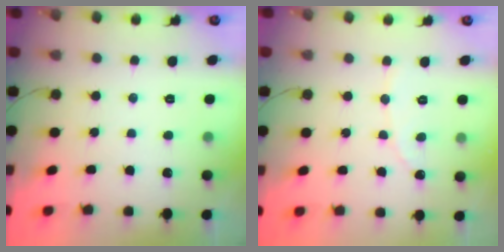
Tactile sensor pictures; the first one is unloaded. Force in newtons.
{"total": 1.7, "press": 1.7, "slide": 0.1}